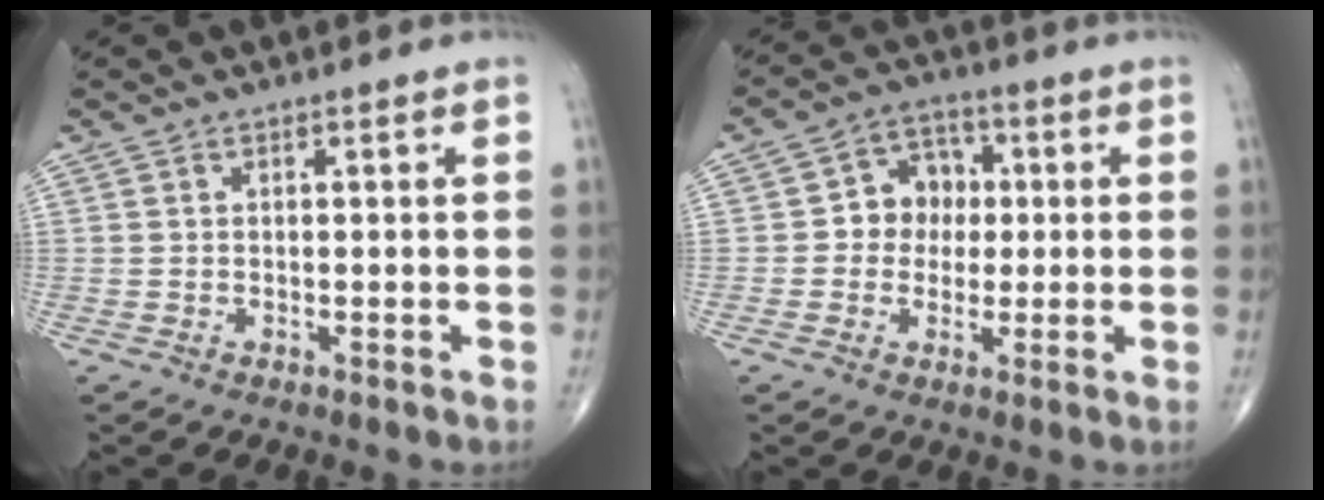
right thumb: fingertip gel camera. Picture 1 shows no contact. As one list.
[{"total": 7.5, "force": [0.3, 6.5, 3.9], "torque": [-0.022, 0.019, -0.006]}]